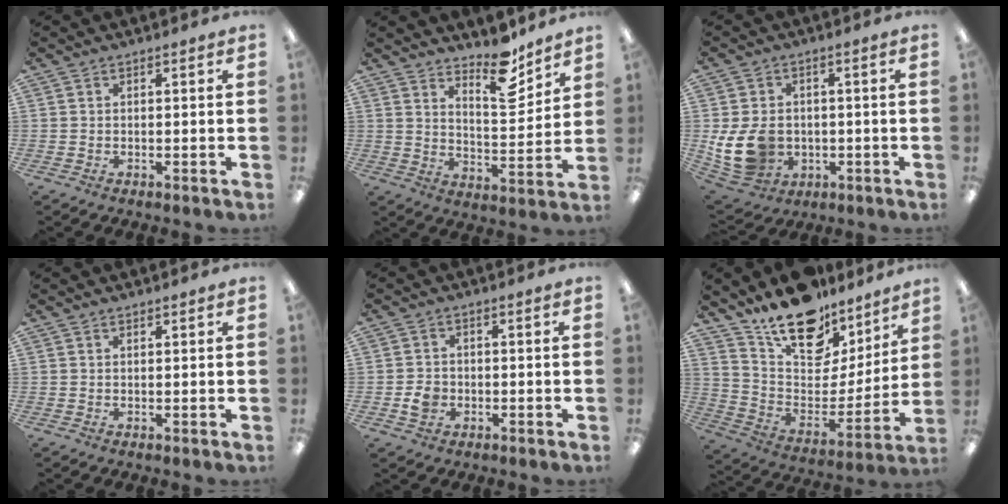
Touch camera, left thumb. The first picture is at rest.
{"total": 12.3, "force": [9.7, 4.4, 6.2], "torque": [-0.069, -0.073, 0.166]}
{"total": 11.8, "force": [-1.5, 9.5, 6.9], "torque": [-0.159, 0.003, -0.022]}
{"total": 0.6, "force": [0.5, 0.2, 0.2], "torque": [-0.004, 0.001, 0.010]}
{"total": 3.6, "force": [-0.9, 3.0, 1.7], "torque": [-0.019, 0.002, -0.015]}
{"total": 19.0, "force": [15.1, 9.2, 7.2], "torque": [-0.122, -0.113, 0.271]}